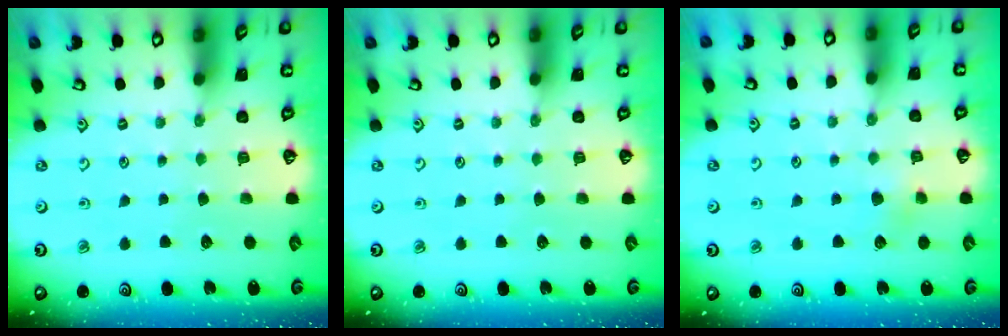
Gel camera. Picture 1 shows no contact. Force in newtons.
{"total": 0.0}
{"total": 3.8, "press": 3.8, "slide": 0.5}